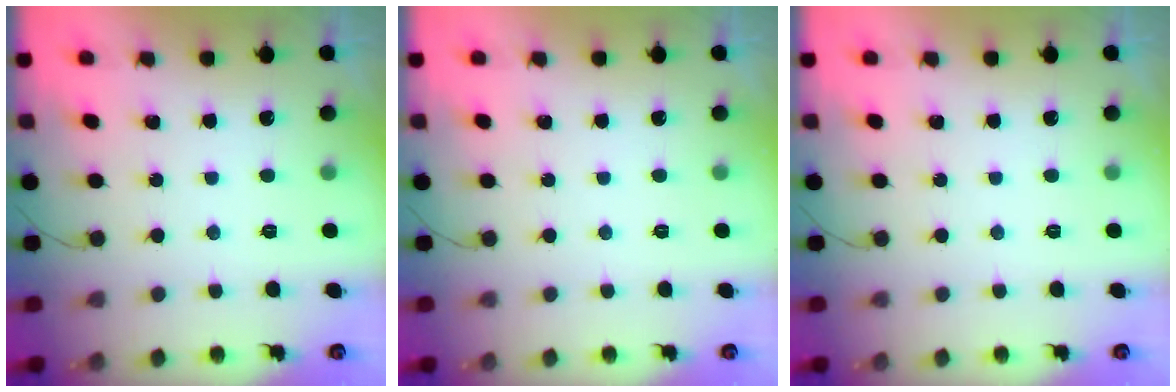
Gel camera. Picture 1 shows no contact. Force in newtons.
{"total": 0.0}
{"total": 0.0}